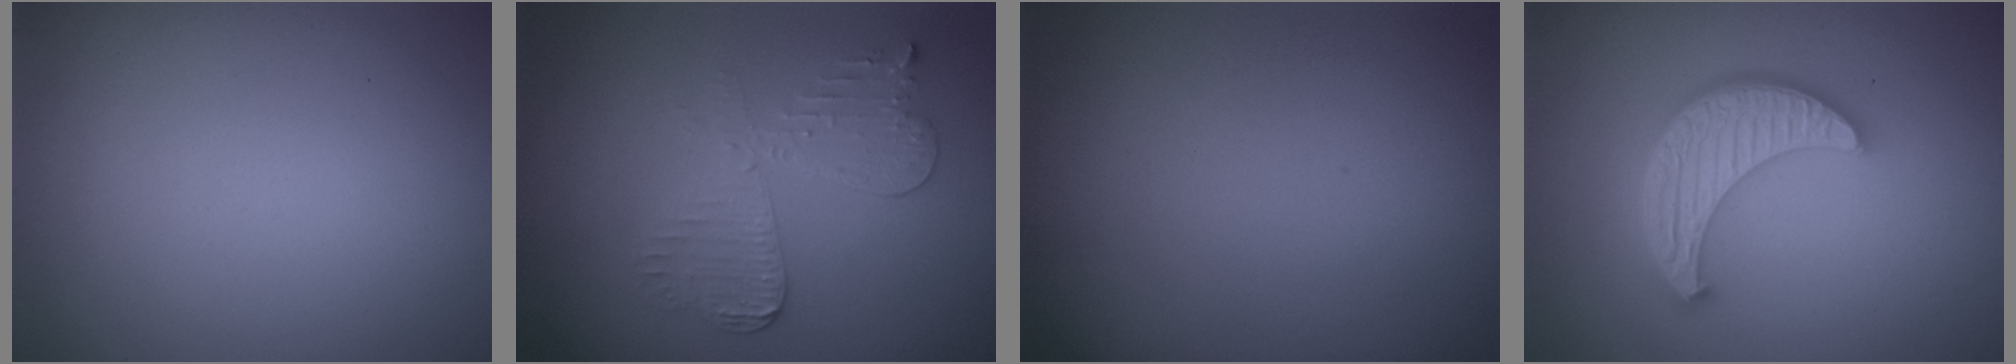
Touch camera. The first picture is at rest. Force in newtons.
{"total": 3.4, "press": 3.0, "slide": 1.7}
{"total": 0.0}
{"total": 5.6, "press": 4.2, "slide": 3.6}